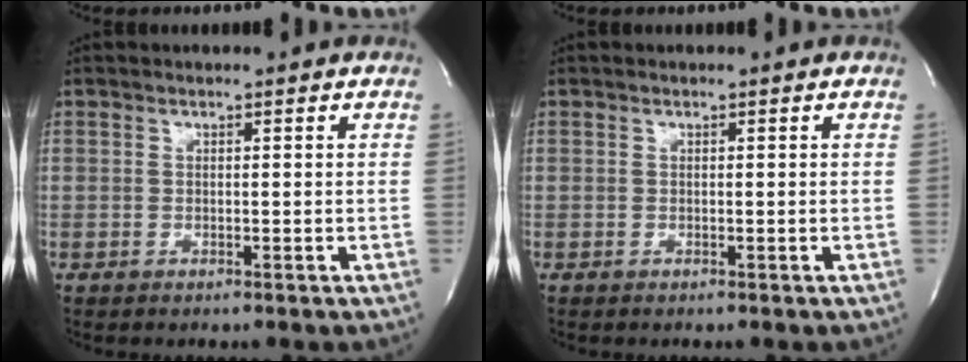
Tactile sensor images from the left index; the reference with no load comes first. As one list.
[{"total": 0.0}]